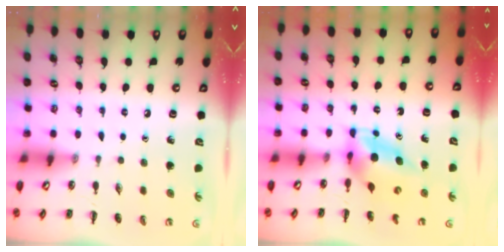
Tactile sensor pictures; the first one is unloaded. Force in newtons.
{"total": 5.4, "press": 5.3, "slide": 1.0}